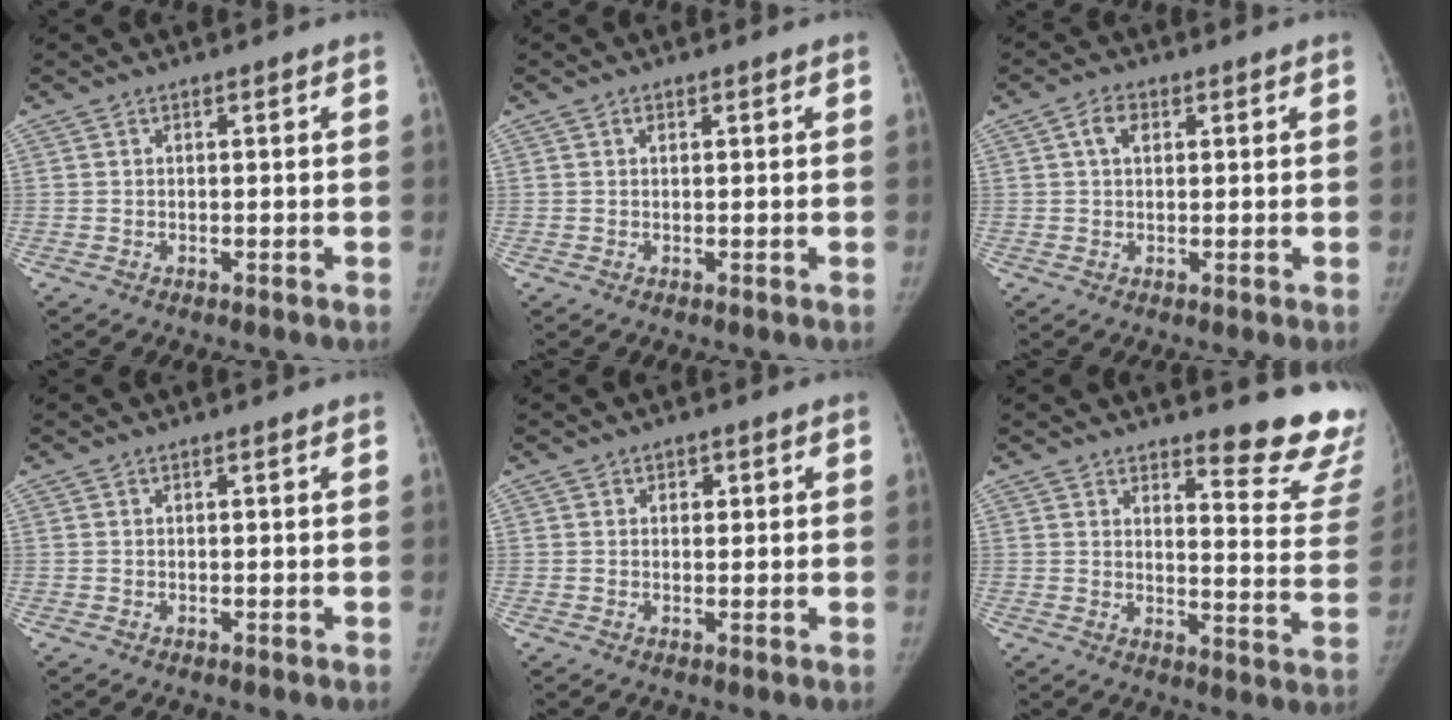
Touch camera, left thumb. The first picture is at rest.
{"total": 0.6, "force": [0.3, 0.4, 0.4], "torque": [-0.004, -0.001, 0.004]}
{"total": 3.3, "force": [1.1, 2.2, 2.3], "torque": [-0.037, 0.007, 0.017]}
{"total": 0.0}
{"total": 1.4, "force": [0.6, 1.1, 0.6], "torque": [0.005, -0.001, 0.005]}
{"total": 15.3, "force": [13.2, 3.4, 7.0], "torque": [-0.043, -0.139, 0.146]}